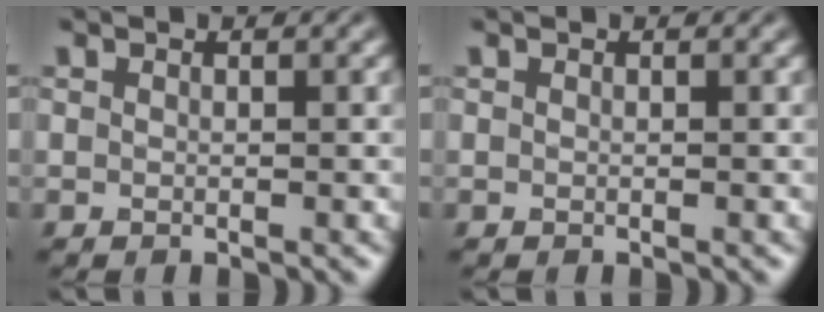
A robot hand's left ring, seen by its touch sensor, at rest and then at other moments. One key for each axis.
{"total": 0.0}